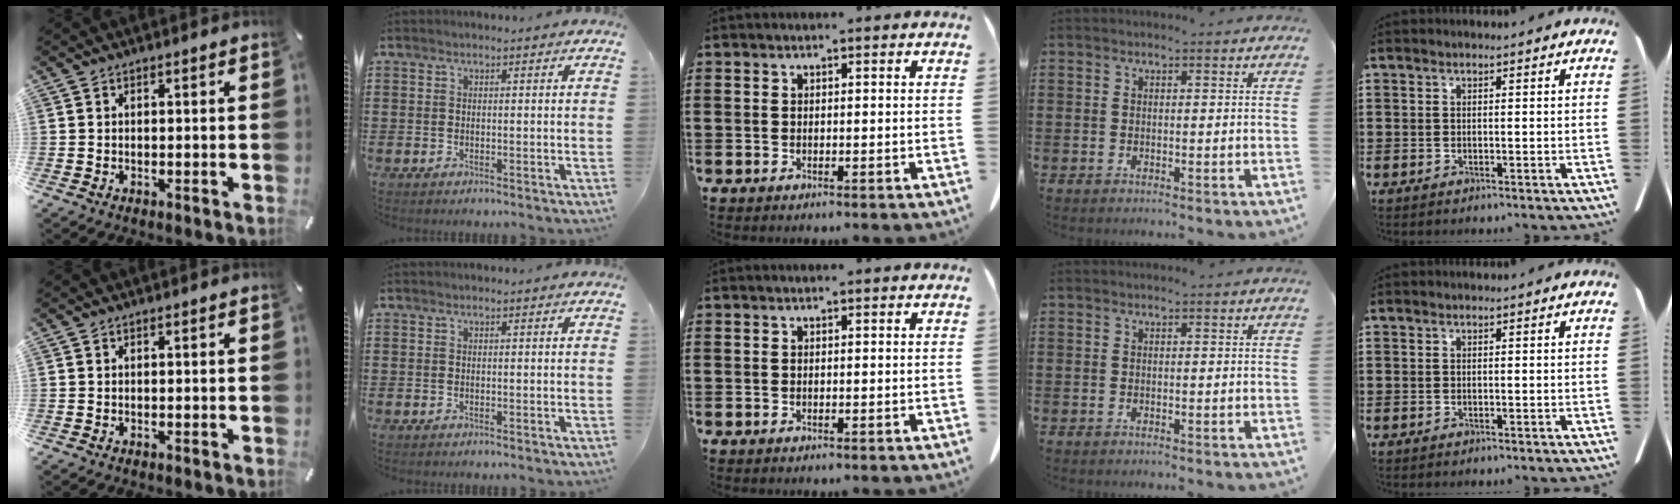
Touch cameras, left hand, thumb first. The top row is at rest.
{}